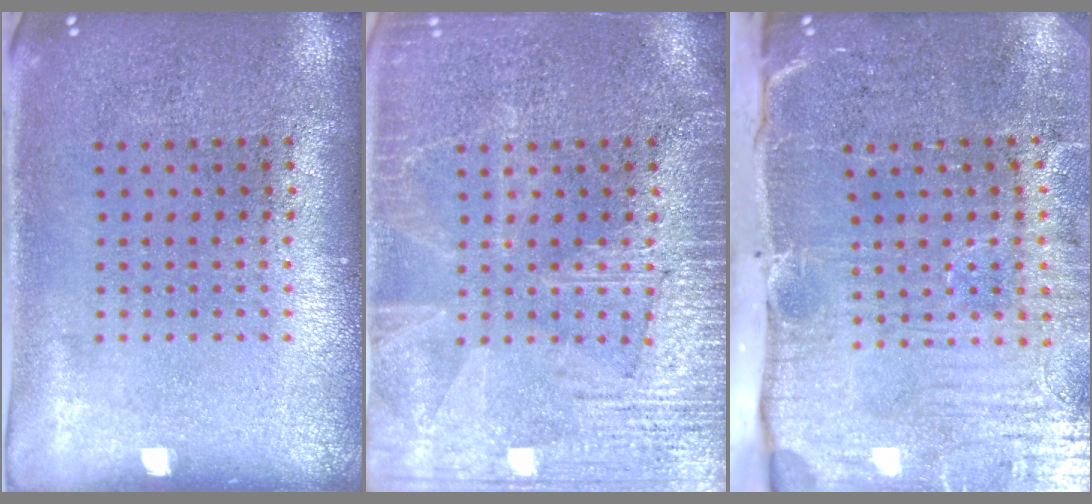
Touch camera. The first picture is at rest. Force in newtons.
{"total": 4.3, "press": 4.2, "slide": 0.5}
{"total": 5.3, "press": 4.4, "slide": 2.9}